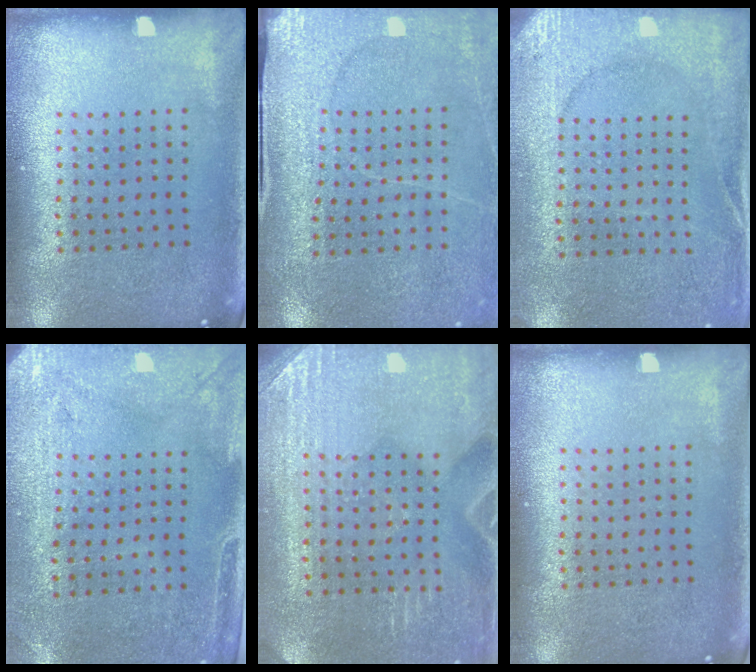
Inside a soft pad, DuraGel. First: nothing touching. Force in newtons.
{"total": 3.0, "press": 3.0, "slide": 0.1}
{"total": 2.6, "press": 2.5, "slide": 0.5}
{"total": 3.0, "press": 2.3, "slide": 1.8}
{"total": 2.9, "press": 2.9, "slide": 0.4}
{"total": 0.0}